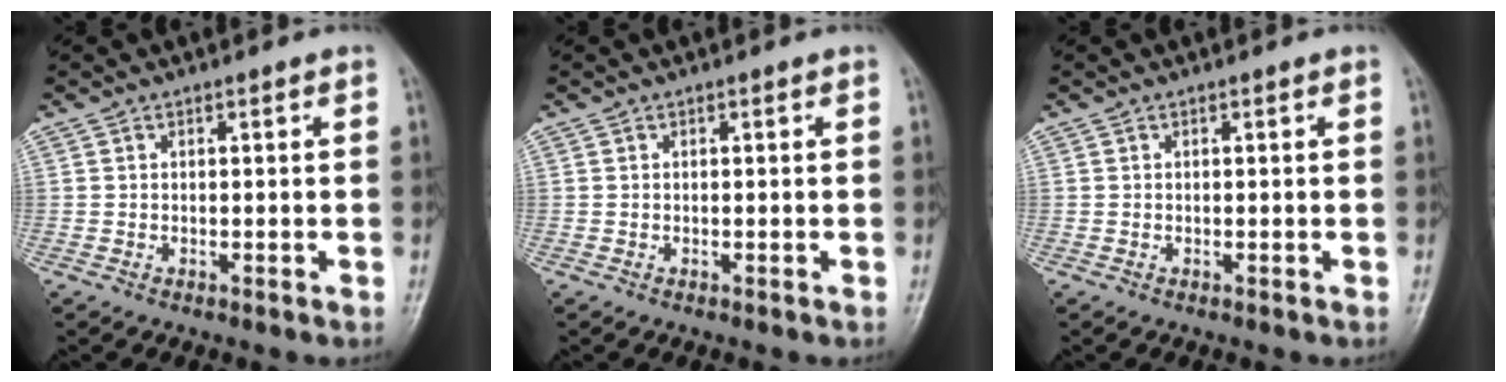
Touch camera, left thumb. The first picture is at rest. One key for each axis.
{"total": 0.0}
{"total": 0.0}